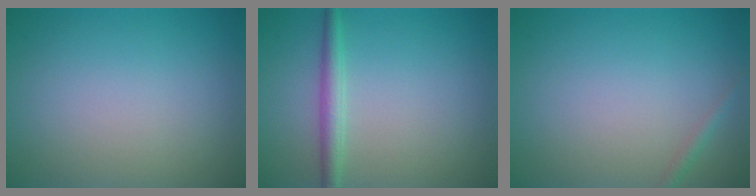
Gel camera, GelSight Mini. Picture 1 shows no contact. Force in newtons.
{"total": 2.1, "press": 2.1, "slide": 0.0}
{"total": 0.8, "press": 0.7, "slide": 0.1}